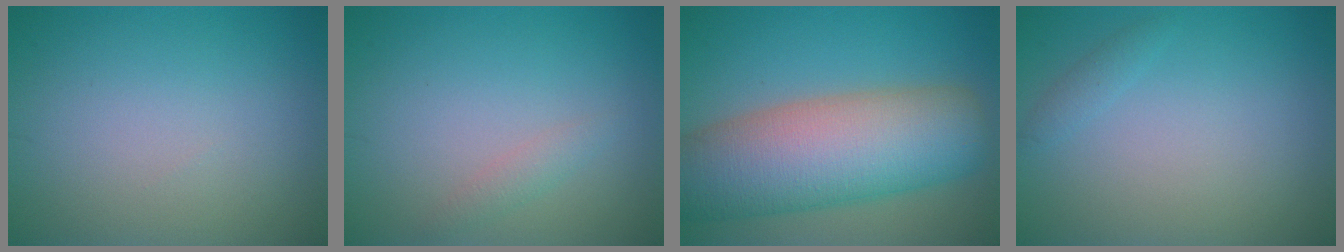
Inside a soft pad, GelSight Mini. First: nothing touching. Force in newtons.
{"total": 1.1, "press": 1.1, "slide": 0.0}
{"total": 12.0, "press": 12.0, "slide": 0.6}
{"total": 0.8, "press": 0.8, "slide": 0.0}